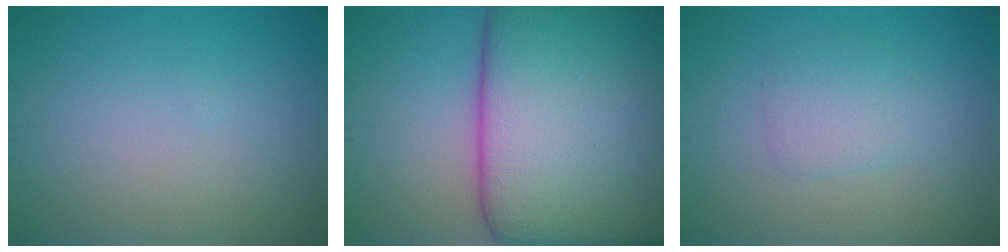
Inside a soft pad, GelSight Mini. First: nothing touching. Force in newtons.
{"total": 20.4, "press": 20.4, "slide": 0.6}
{"total": 2.3, "press": 2.3, "slide": 0.0}